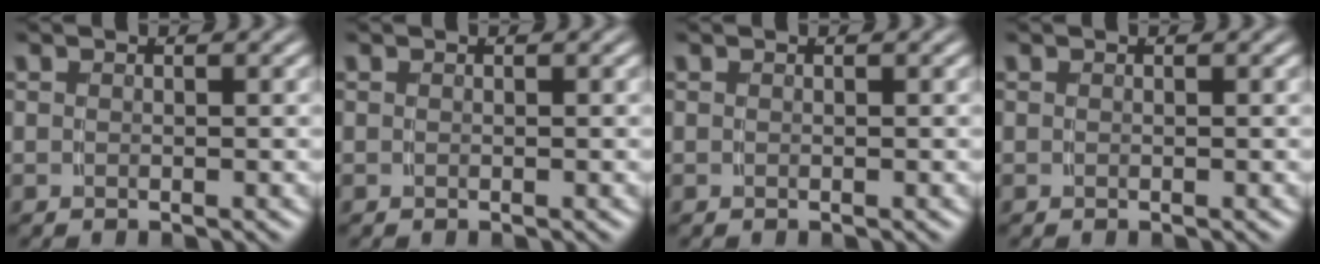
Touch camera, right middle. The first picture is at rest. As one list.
[{"total": 0.0}, {"total": 0.0}, {"total": 0.0}]